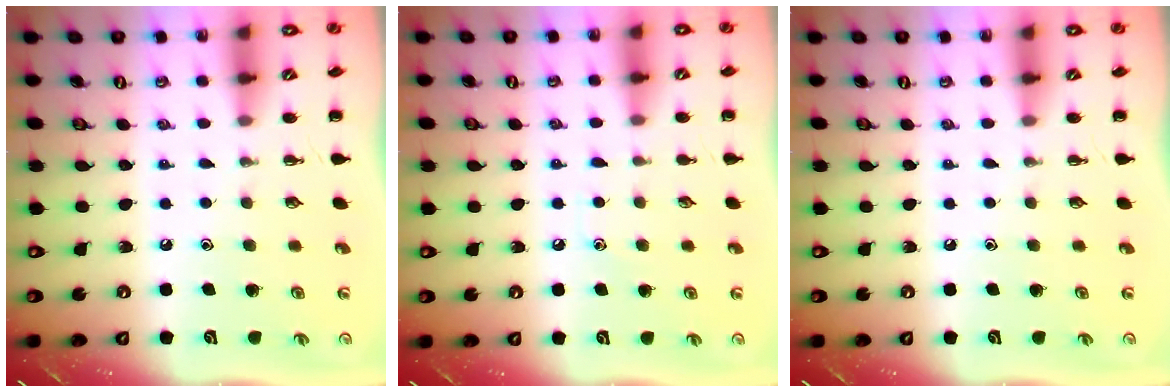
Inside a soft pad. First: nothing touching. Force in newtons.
{"total": 4.9, "press": 4.5, "slide": 1.7}
{"total": 0.0}